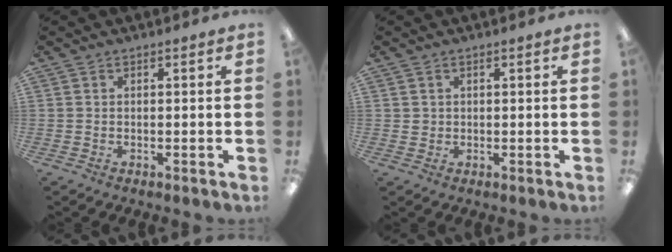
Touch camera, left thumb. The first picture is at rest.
{"total": 1.2, "force": [0.5, 1.1, 0.3], "torque": [-0.007, 0.004, 0.008]}